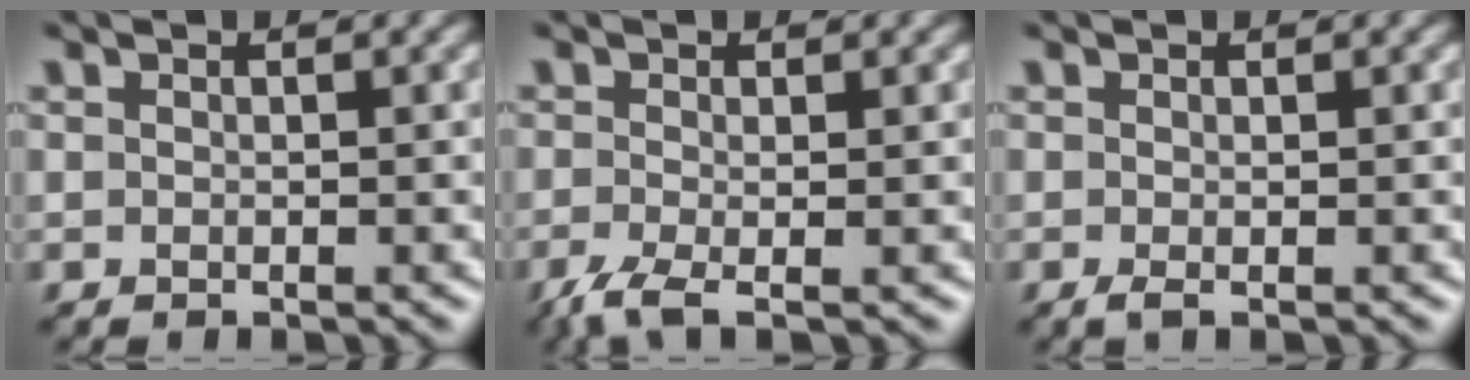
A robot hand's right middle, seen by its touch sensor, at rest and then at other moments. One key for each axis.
{"total": 2.9, "fx": -1.5, "fy": 0.7, "fz": 2.4, "tx": -0.055, "ty": -0.011, "tz": -0.036}
{"total": 0.8, "fx": -0.3, "fy": 0.1, "fz": 0.7, "tx": -0.016, "ty": -0.005, "tz": -0.005}